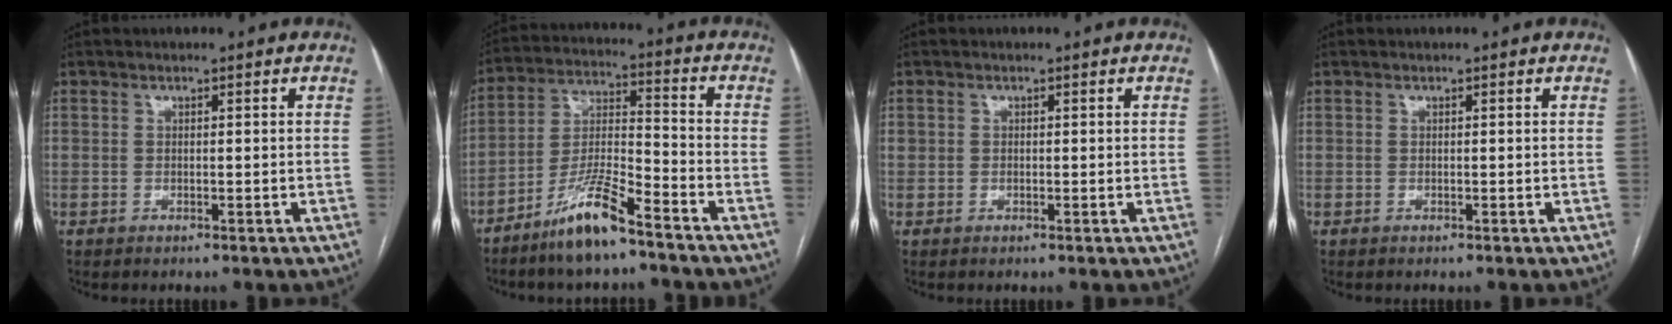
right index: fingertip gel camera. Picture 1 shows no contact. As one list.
[{"total": 10.4, "force": [-7.6, 1.2, 6.9], "torque": [-0.140, -0.013, -0.149]}, {"total": 0.7, "force": [0.2, 0.7, 0.2], "torque": [0.002, 0.009, 0.003]}, {"total": 0.0}]